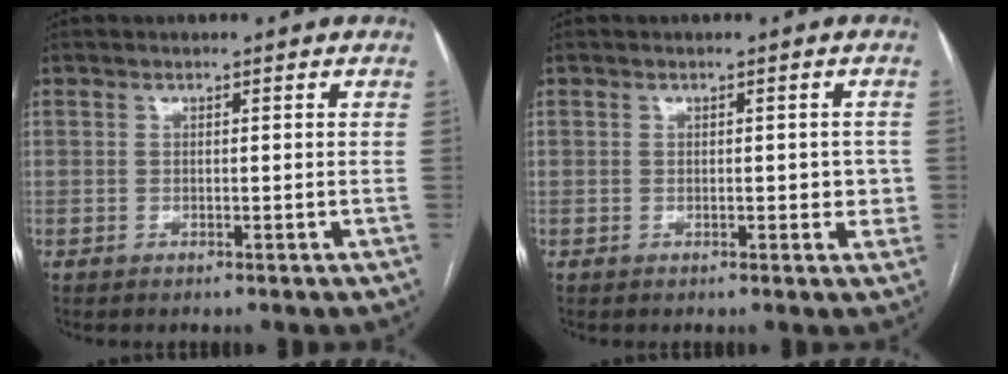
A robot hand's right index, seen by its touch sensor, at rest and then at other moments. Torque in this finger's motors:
{"motor_torque": [0.27, -0.08, 0.02, 0.01]}